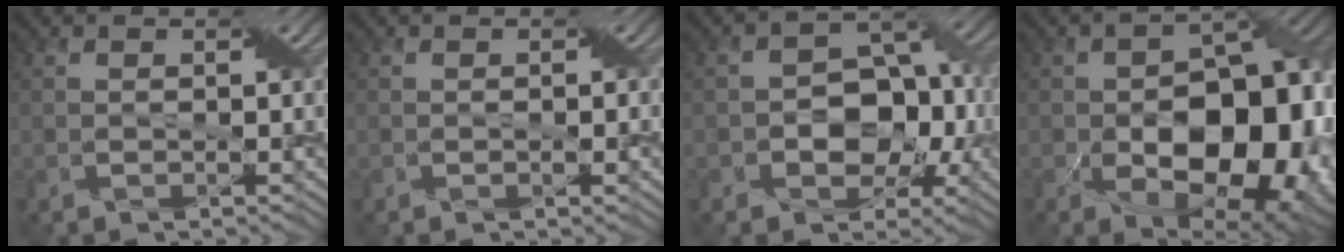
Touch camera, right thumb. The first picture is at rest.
{"total": 1.5, "force": [-0.3, 0.4, 1.4], "torque": [-0.021, 0.000, -0.004]}
{"total": 8.5, "force": [-1.7, 6.3, 5.3], "torque": [-0.070, 0.002, -0.036]}
{"total": 17.5, "force": [-4.9, 10.8, 12.8], "torque": [-0.145, -0.025, -0.064]}